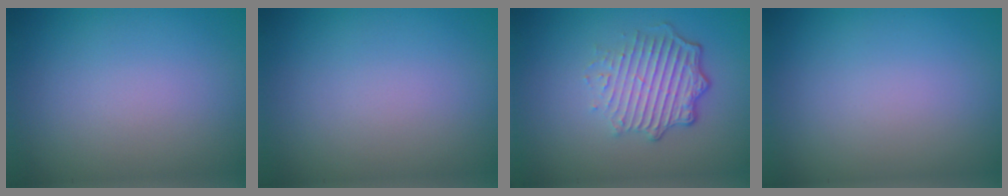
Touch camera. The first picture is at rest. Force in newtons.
{"total": 0.0}
{"total": 5.2, "press": 3.6, "slide": 3.8}
{"total": 0.0}